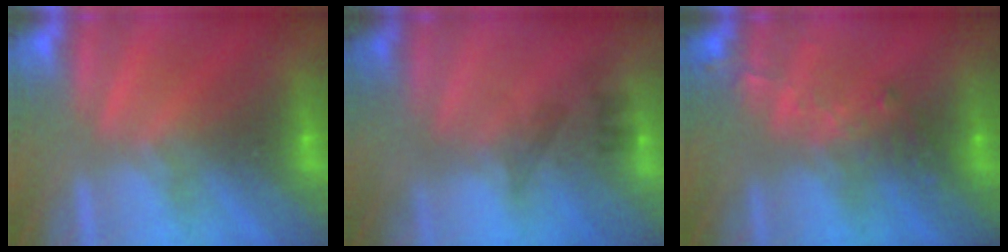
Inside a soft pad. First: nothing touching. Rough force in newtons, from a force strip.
{"total": 2.3}
{"total": 2.8}